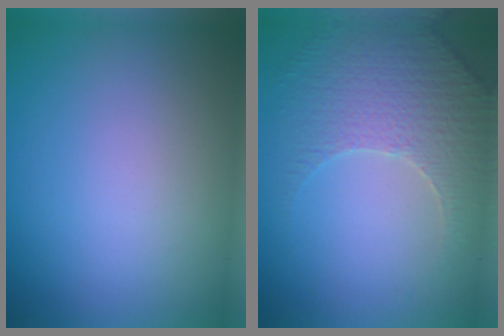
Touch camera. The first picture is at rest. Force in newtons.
{"total": 3.7, "press": 3.6, "slide": 1.0}